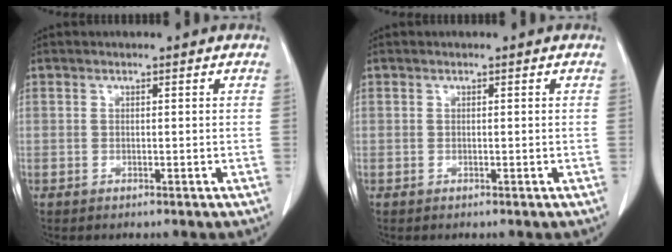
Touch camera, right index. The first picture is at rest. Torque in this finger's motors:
{"motor_torque": [-0.01, 0.01, 0.05, 0.00]}